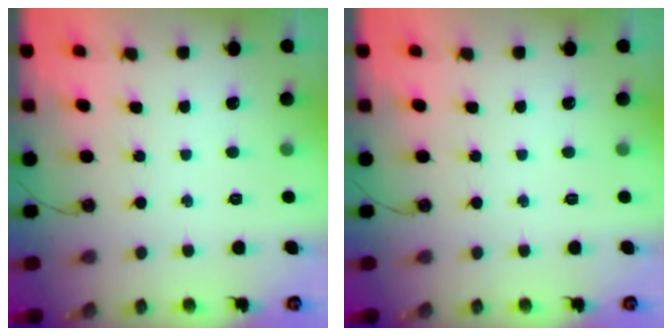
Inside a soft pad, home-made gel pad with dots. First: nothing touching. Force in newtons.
{"total": 0.0}